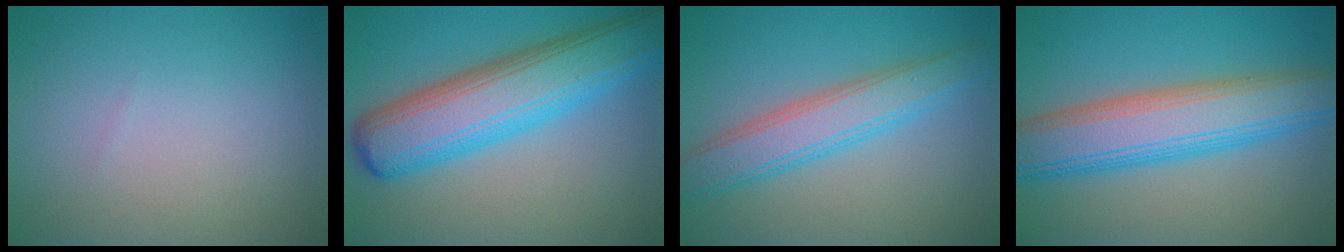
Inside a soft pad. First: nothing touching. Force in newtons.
{"total": 9.7, "press": 9.7, "slide": 0.2}
{"total": 5.1, "press": 5.1, "slide": 0.1}
{"total": 8.6, "press": 8.6, "slide": 0.1}